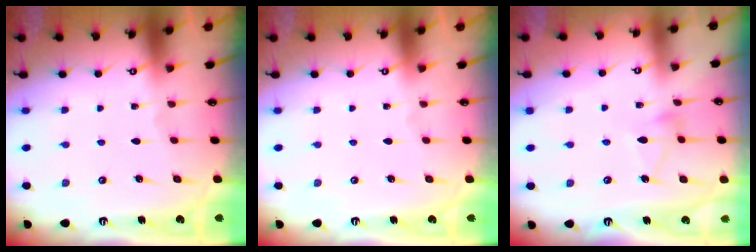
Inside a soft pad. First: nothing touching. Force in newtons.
{"total": 0.0}
{"total": 5.0, "press": 4.9, "slide": 0.1}